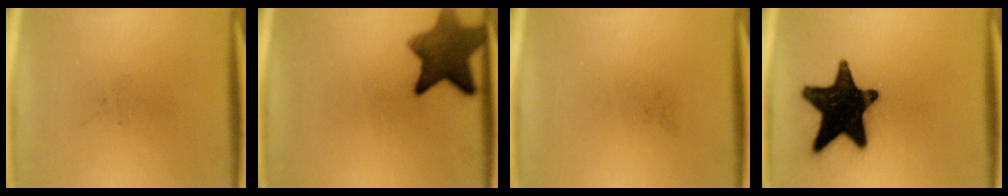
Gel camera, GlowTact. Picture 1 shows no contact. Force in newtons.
{"total": 9.5}
{"total": 0.0}
{"total": 19.6}